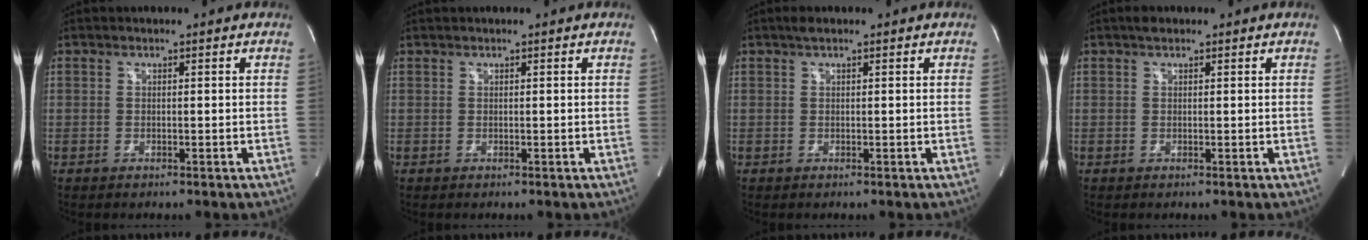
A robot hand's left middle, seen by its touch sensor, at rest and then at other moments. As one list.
[{"total": 0.0}, {"total": 1.1, "force": [0.8, 0.3, 0.8], "torque": [-0.019, 0.012, 0.014]}, {"total": 1.1, "force": [0.8, 0.6, 0.6], "torque": [-0.013, 0.011, 0.012]}]